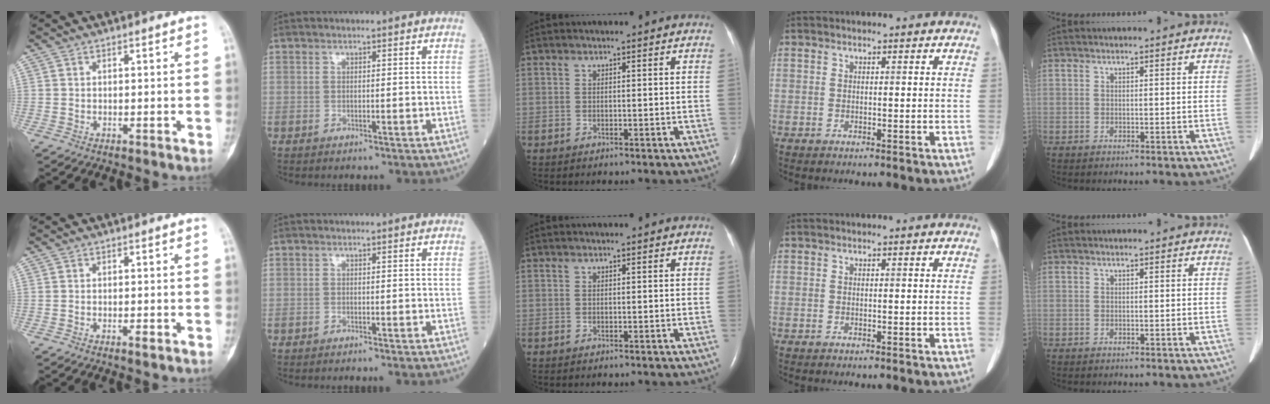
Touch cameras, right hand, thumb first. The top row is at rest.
{"thumb": {"total": 1.1, "force": [-0.6, 0.3, 0.9], "torque": [-0.013, 0.001, -0.012]}, "index": {"total": 3.4, "force": [-3.2, 0.1, 1.3], "torque": [-0.016, -0.004, -0.041]}}